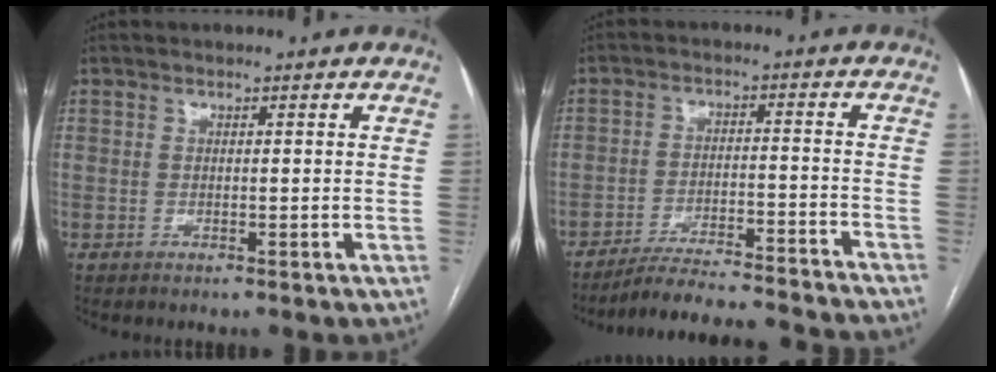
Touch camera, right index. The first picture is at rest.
{"total": 17.4, "force": [-16.4, 0.5, 5.9], "torque": [-0.086, -0.017, -0.234]}